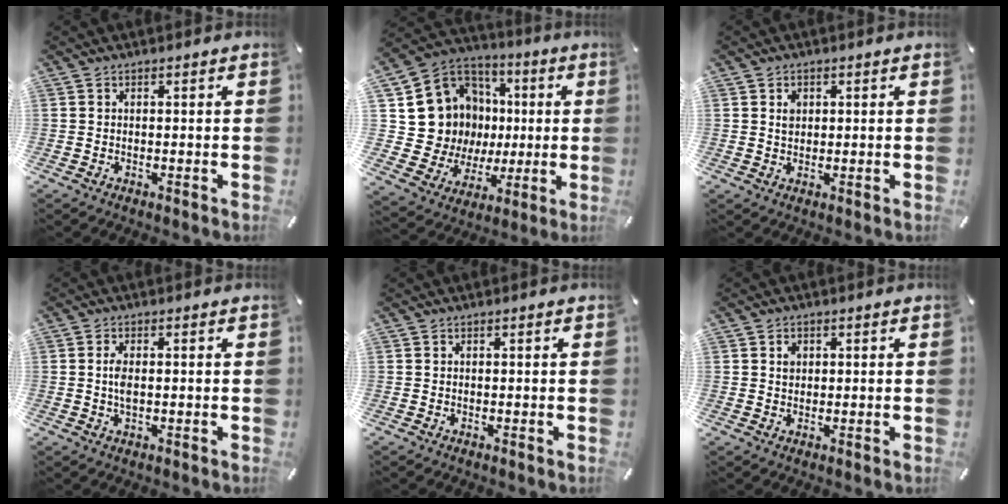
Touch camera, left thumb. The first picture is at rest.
{"total": 16.5, "force": [1.7, 15.9, 4.3], "torque": [-0.078, -0.025, 0.076]}
{"total": 2.2, "force": [0.7, 1.9, 0.9], "torque": [-0.005, -0.003, 0.008]}
{"total": 3.2, "force": [0.1, 1.5, 2.8], "torque": [-0.070, -0.003, -0.005]}
{"total": 0.0}
{"total": 1.8, "force": [0.4, 1.6, 0.7], "torque": [0.000, -0.002, 0.003]}